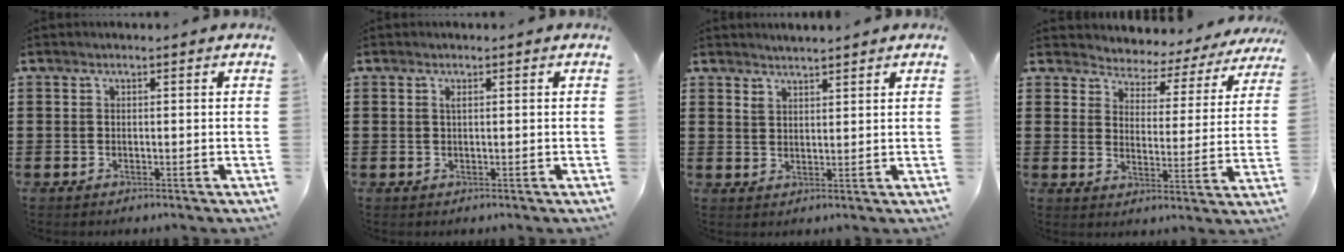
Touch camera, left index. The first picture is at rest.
{"total": 0.8, "force": [0.3, 0.0, 0.7], "torque": [-0.015, -0.001, 0.007]}
{"total": 2.1, "force": [2.0, 0.4, 0.4], "torque": [-0.012, 0.003, 0.039]}
{"total": 3.2, "force": [3.1, 0.6, -0.3], "torque": [-0.019, -0.030, 0.045]}